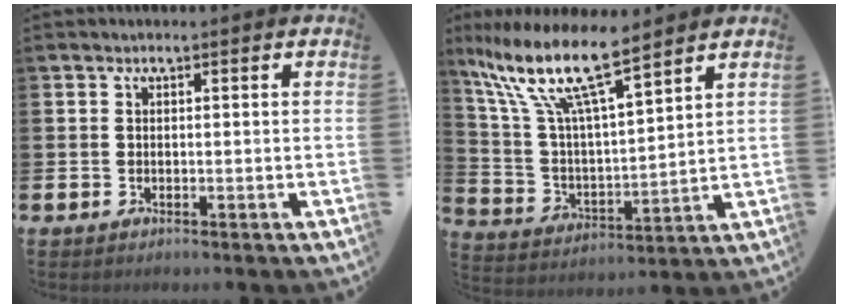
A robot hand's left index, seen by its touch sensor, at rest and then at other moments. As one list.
[{"total": 11.7, "force": [9.1, 2.1, 7.1], "torque": [-0.176, -0.048, 0.153]}]